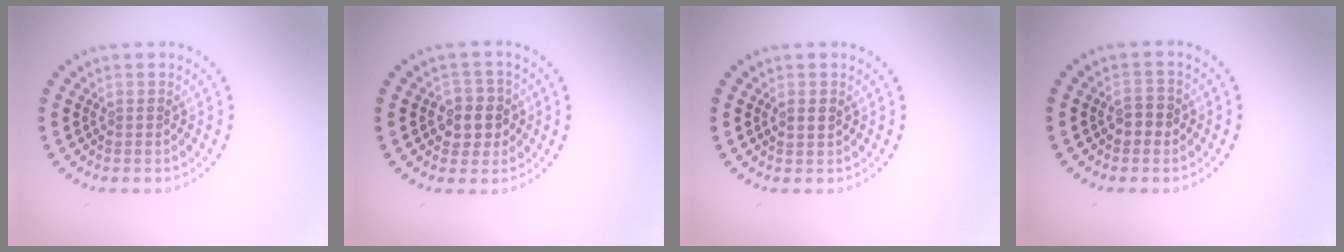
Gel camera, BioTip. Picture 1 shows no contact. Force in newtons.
{"total": 3.0, "press": 2.9, "slide": 1.0}
{"total": 1.5, "press": 1.5, "slide": 0.1}
{"total": 1.9, "press": 1.9, "slide": 0.3}